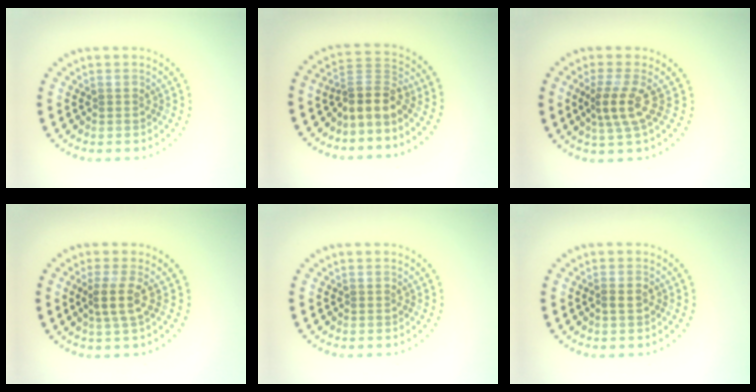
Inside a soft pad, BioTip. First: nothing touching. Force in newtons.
{"total": 3.5, "press": 2.7, "slide": 2.2}
{"total": 2.9, "press": 2.3, "slide": 1.7}
{"total": 2.5, "press": 1.9, "slide": 1.6}
{"total": 0.0}
{"total": 0.6, "press": 0.5, "slide": 0.3}